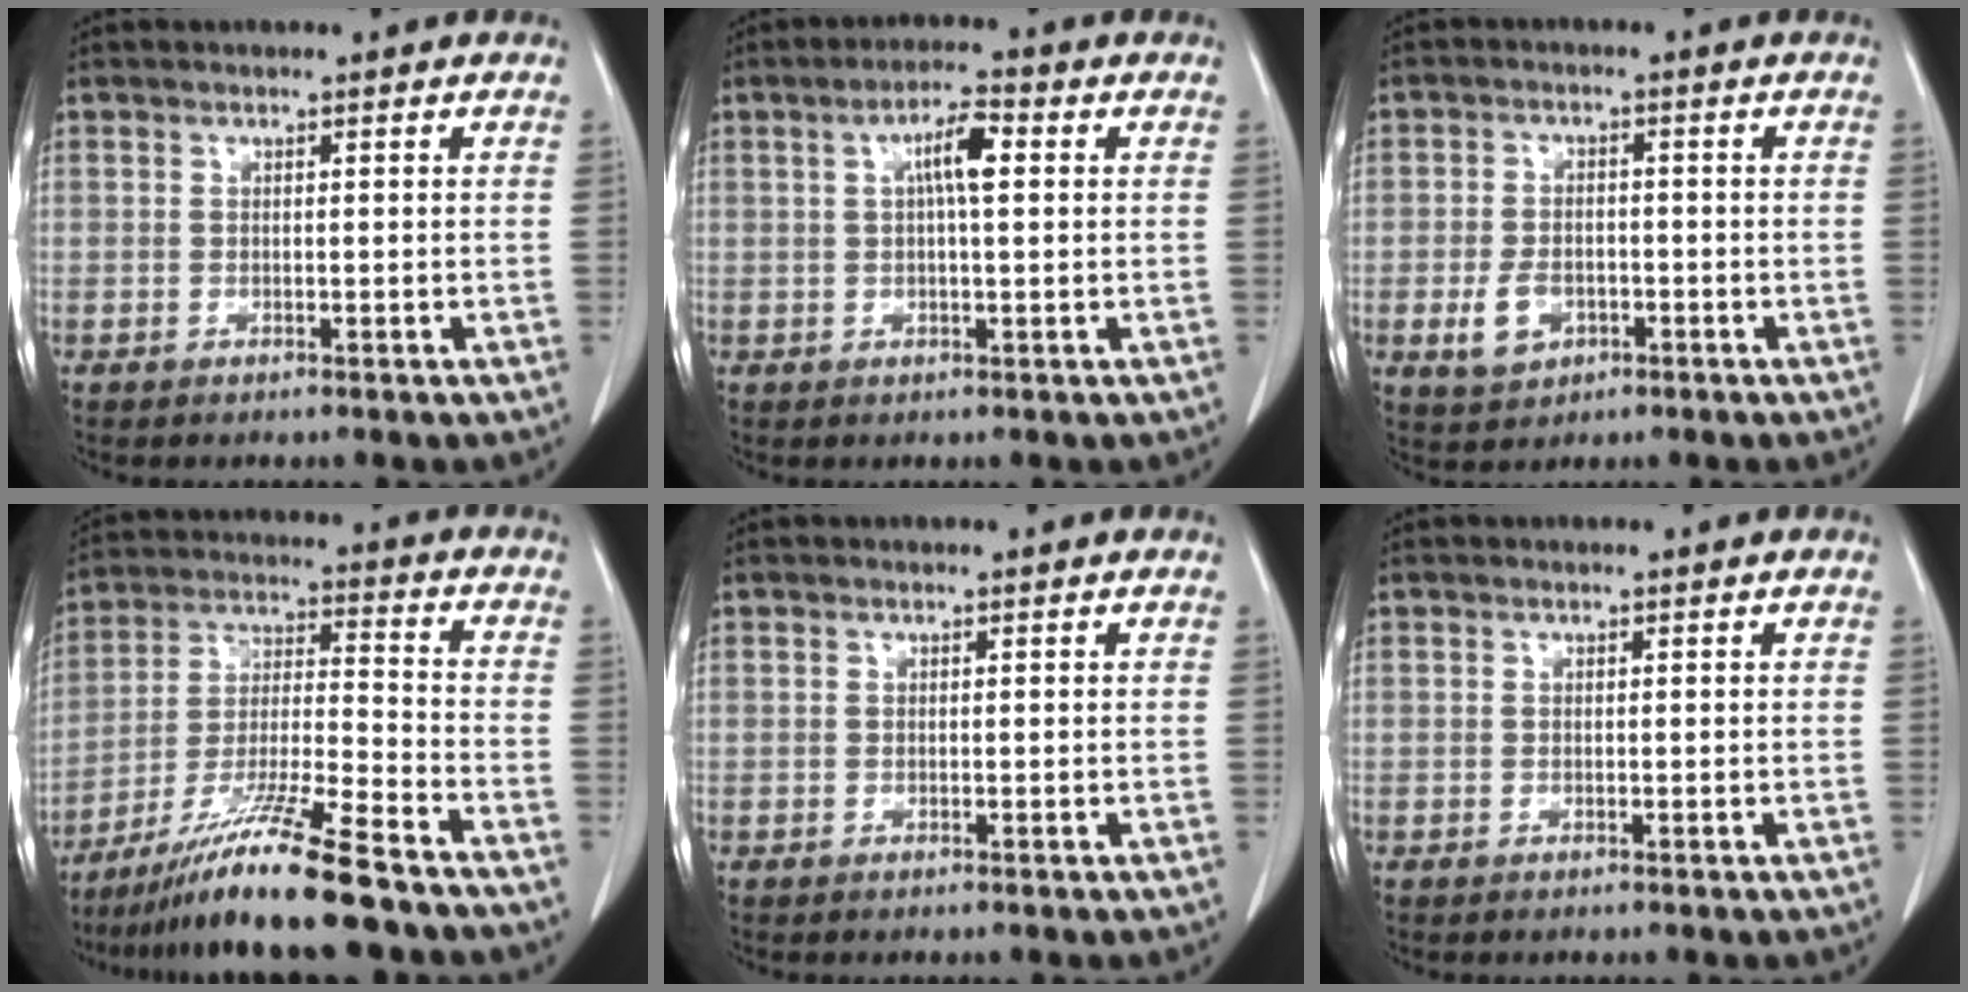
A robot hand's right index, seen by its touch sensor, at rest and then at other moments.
{"total": 5.0, "force": [1.1, 0.8, 4.8], "torque": [-0.088, 0.012, 0.018]}
{"total": 5.1, "force": [-1.9, 3.5, 3.2], "torque": [-0.064, 0.001, -0.026]}
{"total": 15.1, "force": [-11.5, -0.6, 9.8], "torque": [-0.187, -0.026, -0.206]}
{"total": 0.0}
{"total": 0.0}